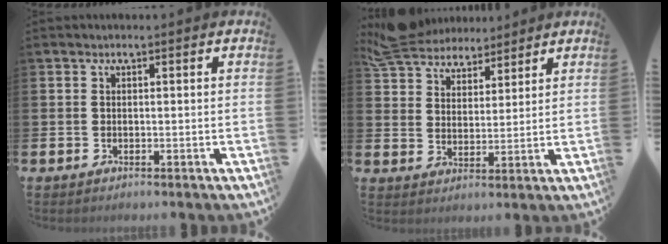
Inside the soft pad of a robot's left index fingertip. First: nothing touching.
{"total": 6.5, "force": [6.1, 2.2, 0.4], "torque": [-0.034, -0.027, 0.113]}